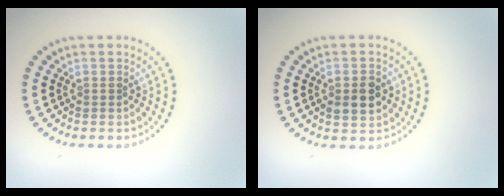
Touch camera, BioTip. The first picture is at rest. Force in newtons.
{"total": 3.0, "press": 3.0, "slide": 0.2}